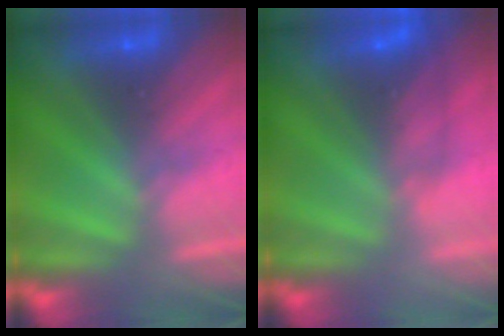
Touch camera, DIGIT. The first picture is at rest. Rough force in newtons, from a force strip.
{"total": 4.7}